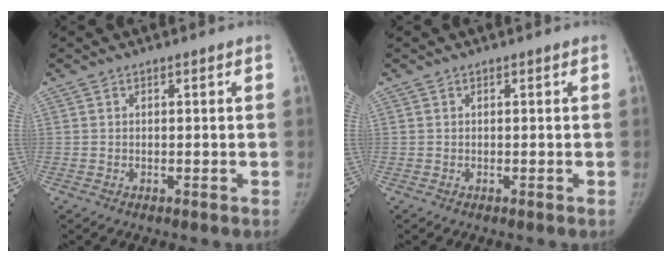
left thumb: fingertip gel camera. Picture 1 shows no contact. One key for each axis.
{"total": 0.0}